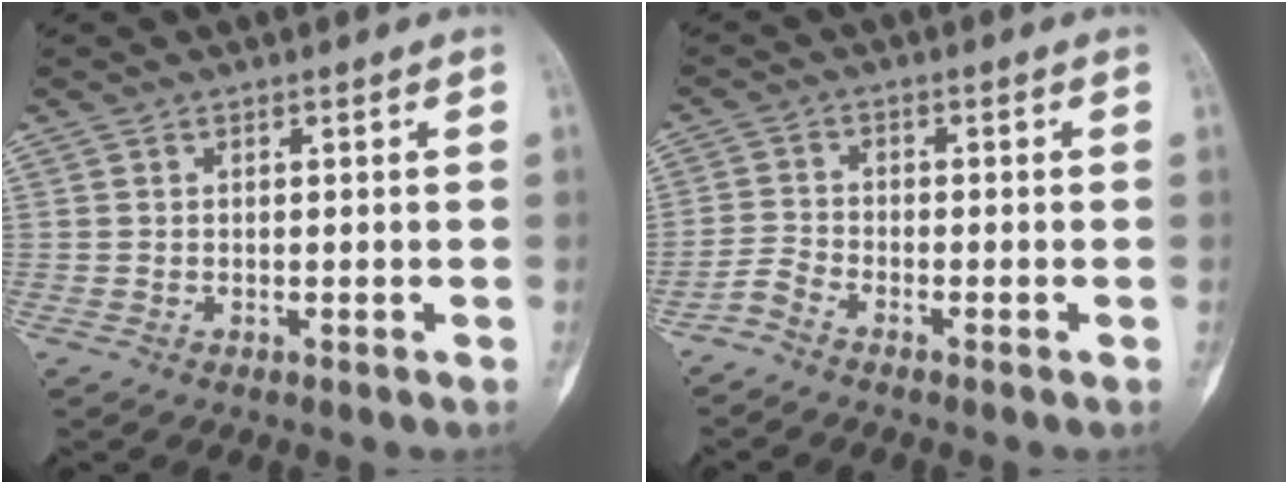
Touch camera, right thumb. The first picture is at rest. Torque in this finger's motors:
{"motor_torque": [-0.35, -0.32, 0.02, -0.48, -0.05]}